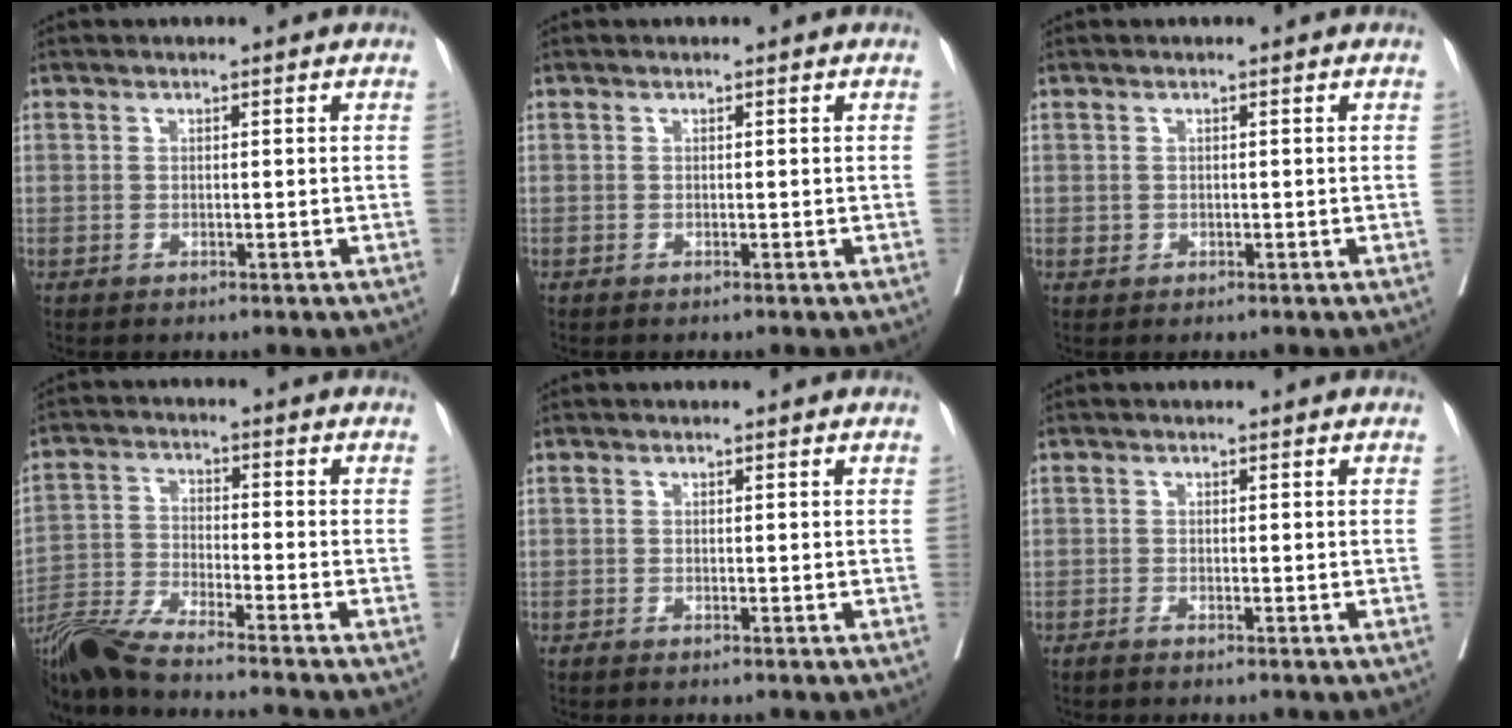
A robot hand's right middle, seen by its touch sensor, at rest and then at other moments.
{"total": 0.0}
{"total": 0.5, "force": [-0.1, 0.5, 0.1], "torque": [0.000, 0.003, 0.000]}
{"total": 13.7, "force": [-12.0, -1.0, 6.6], "torque": [-0.119, -0.026, -0.214]}
{"total": 0.7, "force": [-0.6, 0.0, 0.3], "torque": [-0.008, -0.002, -0.010]}
{"total": 1.0, "force": [-0.9, -0.1, 0.5], "torque": [-0.009, 0.000, -0.015]}